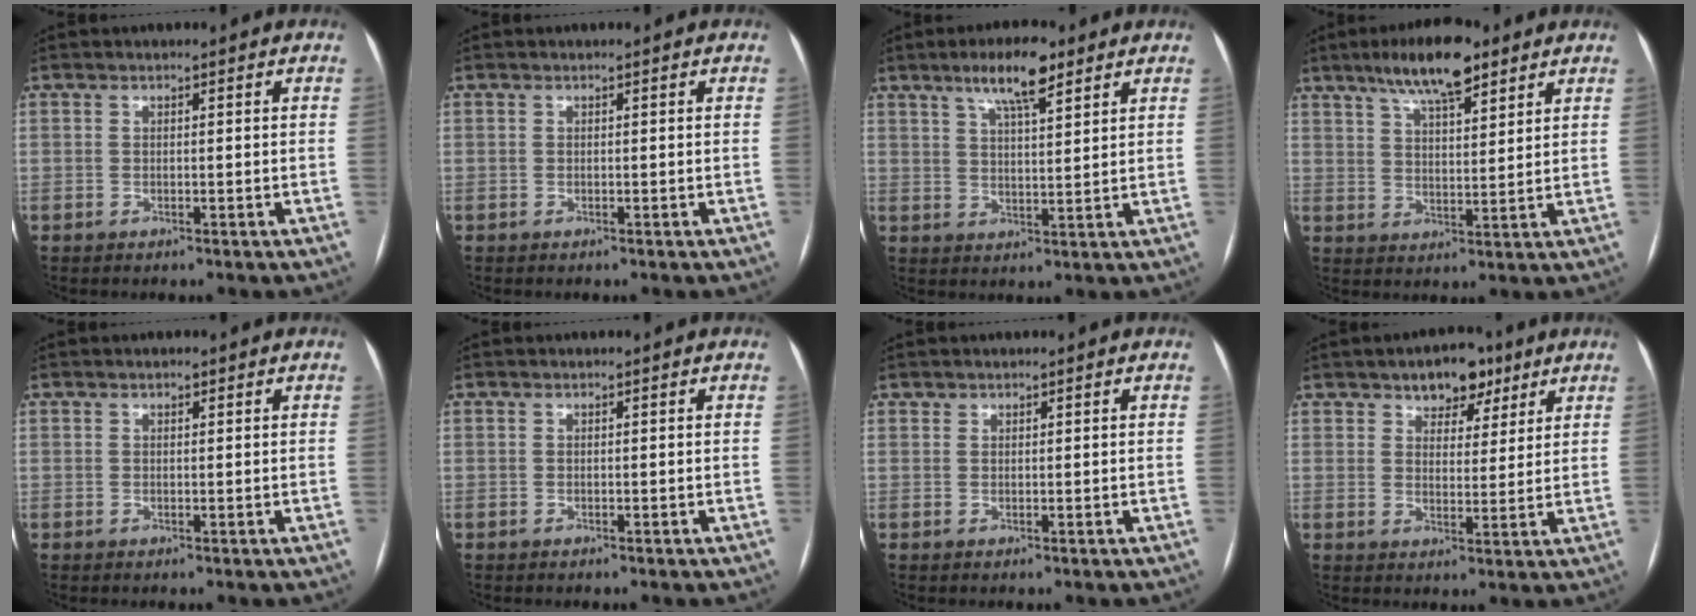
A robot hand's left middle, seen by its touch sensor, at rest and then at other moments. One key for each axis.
{"total": 0.0}
{"total": 7.8, "fx": 5.0, "fy": 1.5, "fz": 5.7, "tx": -0.102, "ty": 0.009, "tz": 0.085}
{"total": 10.4, "fx": 7.1, "fy": 2.6, "fz": 7.1, "tx": -0.122, "ty": 0.012, "tz": 0.121}
{"total": 0.6, "fx": 0.5, "fy": 0.3, "fz": 0.4, "tx": -0.009, "ty": 0.001, "tz": 0.006}
{"total": 0.0}
{"total": 0.5, "fx": 0.5, "fy": 0.3, "fz": -0.1, "tx": 0.002, "ty": -0.001, "tz": 0.006}
{"total": 6.7, "fx": 4.5, "fy": 3.8, "fz": 3.2, "tx": -0.034, "ty": 0.013, "tz": 0.067}